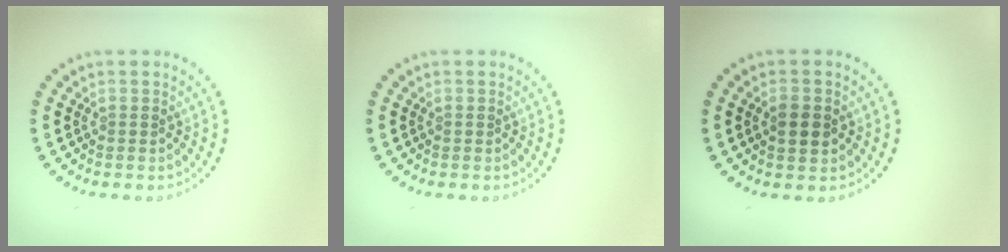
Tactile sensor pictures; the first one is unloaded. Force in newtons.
{"total": 0.0}
{"total": 2.2, "press": 2.2, "slide": 0.1}